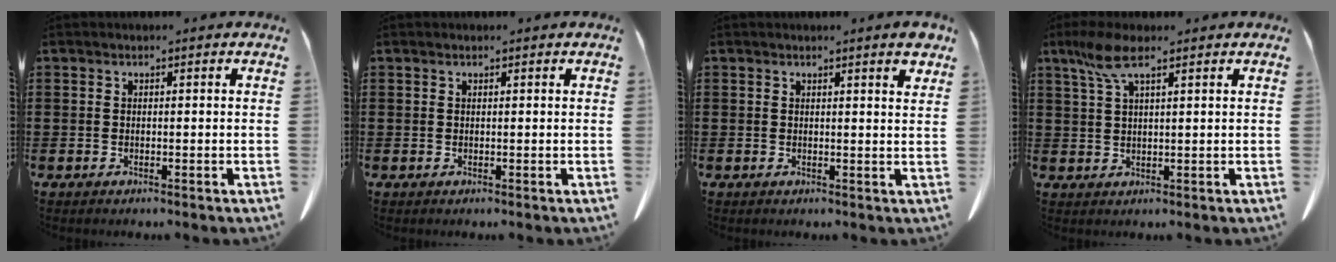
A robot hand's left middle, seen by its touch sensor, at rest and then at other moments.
{"total": 0.0}
{"total": 2.8, "force": [2.1, 0.1, 1.8], "torque": [-0.024, -0.007, 0.034]}
{"total": 5.8, "force": [3.2, 1.5, 4.6], "torque": [-0.103, 0.003, 0.055]}